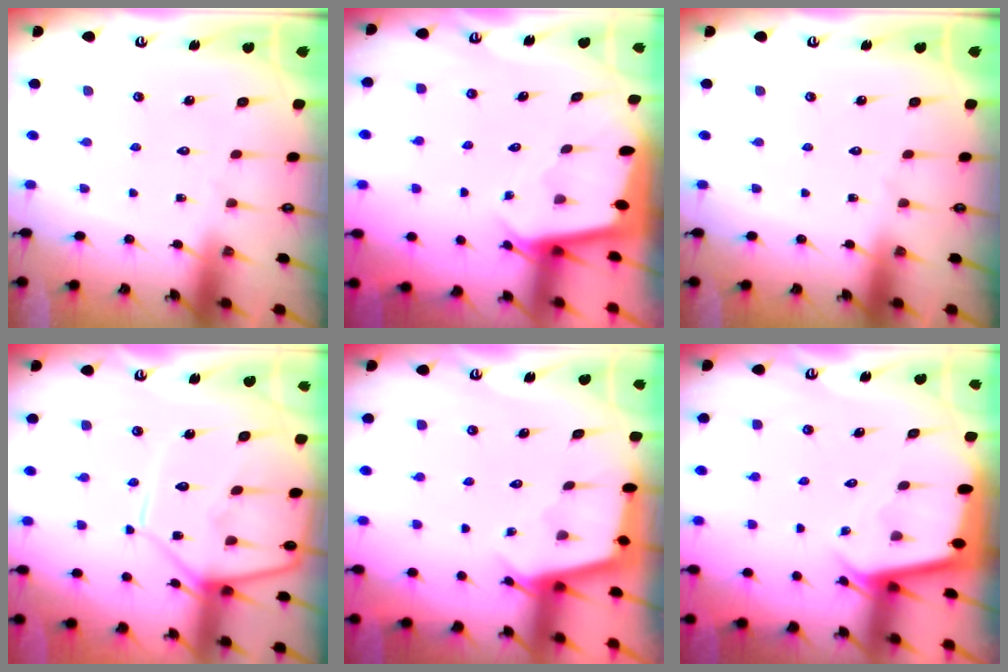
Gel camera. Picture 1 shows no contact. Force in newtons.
{"total": 1.9, "press": 1.9, "slide": 0.0}
{"total": 0.0}
{"total": 12.8, "press": 12.7, "slide": 1.1}
{"total": 3.0, "press": 3.0, "slide": 0.3}
{"total": 2.2, "press": 2.2, "slide": 0.1}